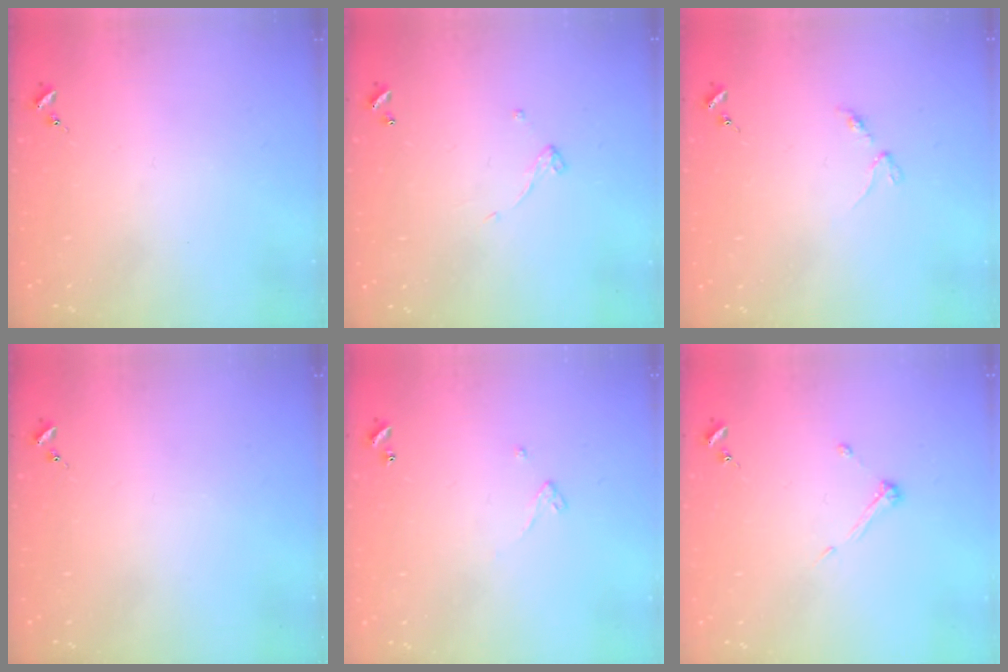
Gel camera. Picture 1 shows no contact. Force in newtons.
{"total": 4.9, "press": 4.9, "slide": 0.2}
{"total": 2.9, "press": 2.8, "slide": 0.4}
{"total": 0.0}
{"total": 2.4, "press": 2.4, "slide": 0.2}
{"total": 4.3, "press": 4.3, "slide": 0.2}